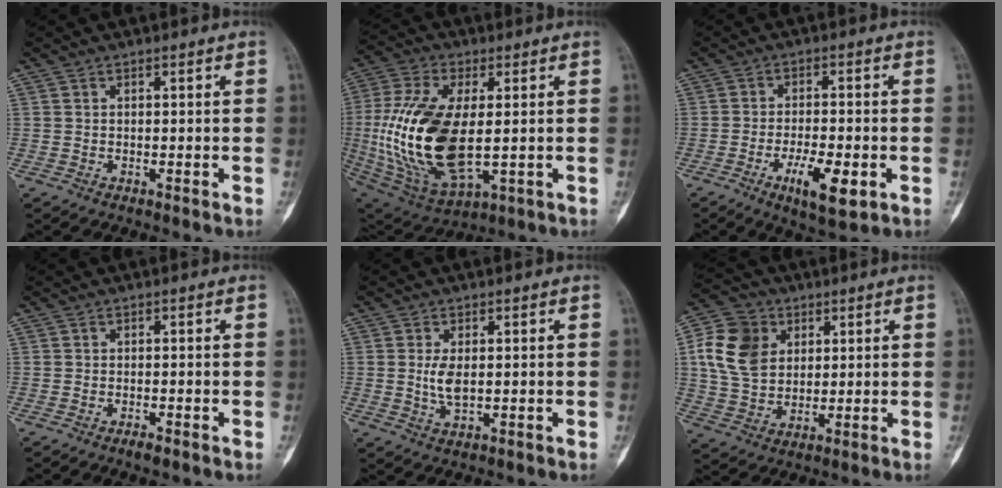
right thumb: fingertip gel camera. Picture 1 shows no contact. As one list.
[{"total": 22.6, "force": [-0.4, 10.9, 19.8], "torque": [-0.419, -0.013, 0.010]}, {"total": 8.5, "force": [-3.3, 2.8, 7.3], "torque": [-0.123, 0.004, -0.051]}, {"total": 1.3, "force": [-0.9, 0.4, 0.8], "torque": [-0.016, 0.002, -0.017]}, {"total": 3.9, "force": [0.3, 1.8, 3.4], "torque": [-0.071, -0.009, 0.011]}, {"total": 12.8, "force": [3.4, 9.9, 7.3], "torque": [-0.122, -0.001, 0.062]}]